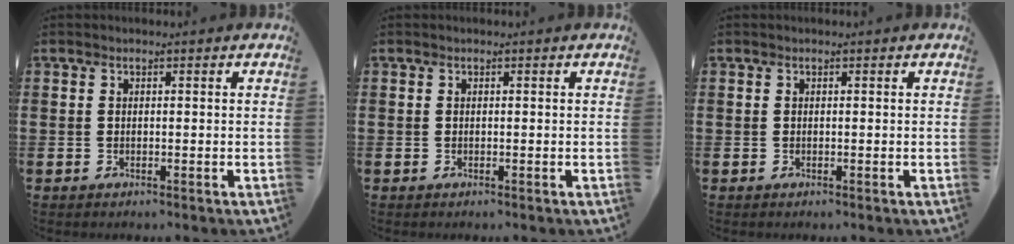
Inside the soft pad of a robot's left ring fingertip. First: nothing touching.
{"total": 0.0}
{"total": 0.0}